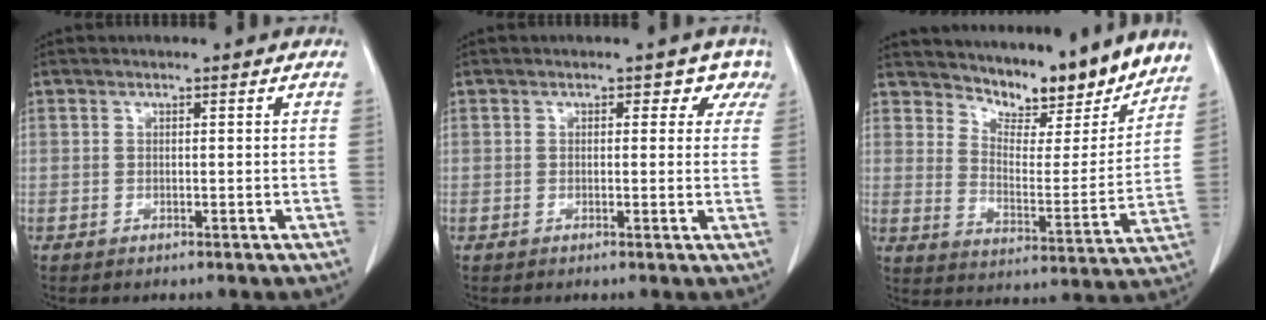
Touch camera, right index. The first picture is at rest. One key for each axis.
{"total": 3.1, "fx": 2.0, "fy": 2.2, "fz": 0.6, "tx": 0.018, "ty": -0.003, "tz": 0.002}
{"total": 12.3, "fx": 11.7, "fy": 2.9, "fz": 2.2, "tx": -0.036, "ty": -0.022, "tz": 0.169}